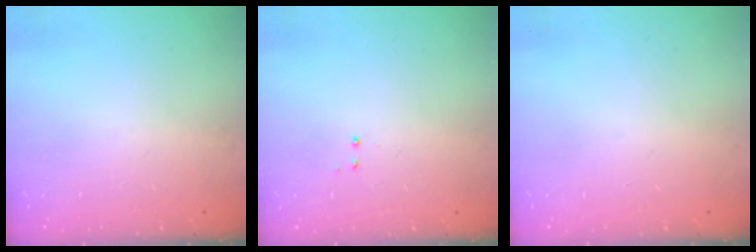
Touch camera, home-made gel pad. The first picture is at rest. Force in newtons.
{"total": 2.9, "press": 2.8, "slide": 0.6}
{"total": 0.0}